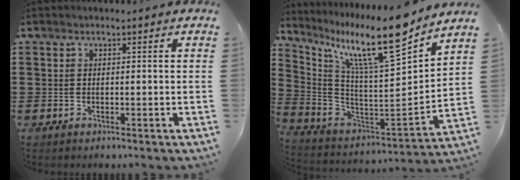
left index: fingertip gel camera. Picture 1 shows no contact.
{"total": 14.8, "force": [10.9, 1.6, 9.9], "torque": [-0.201, -0.077, 0.173]}